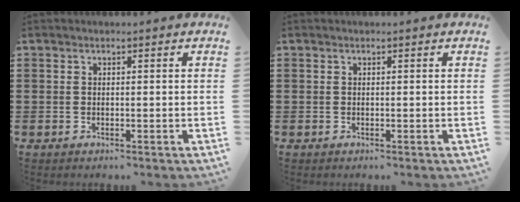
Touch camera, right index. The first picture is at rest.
{"total": 0.0}